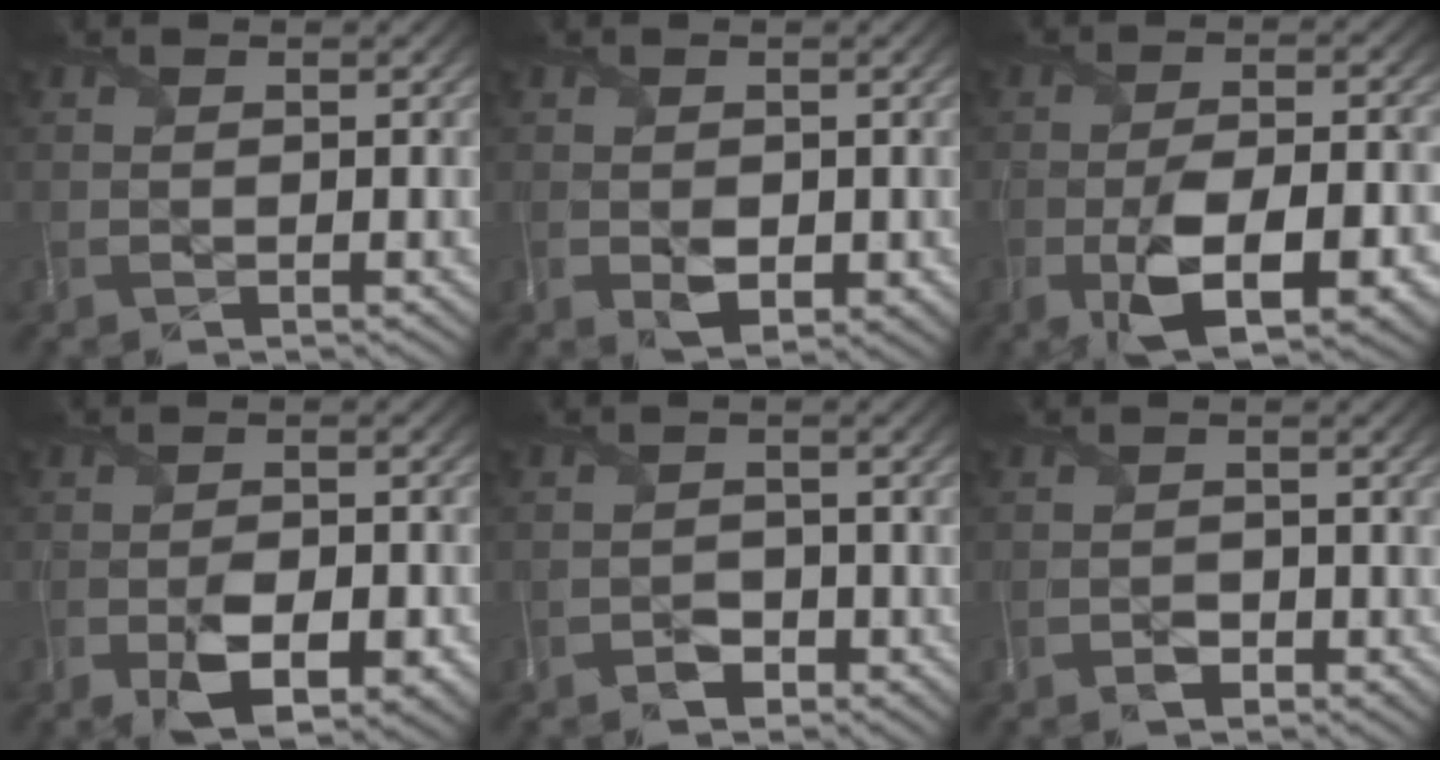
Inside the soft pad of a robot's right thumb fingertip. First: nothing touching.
{"total": 3.0, "force": [-0.4, 2.0, 2.2], "torque": [-0.049, -0.017, -0.002]}
{"total": 11.5, "force": [-4.8, 4.4, 9.5], "torque": [-0.176, -0.017, -0.073]}
{"total": 7.6, "force": [-3.5, 3.5, 5.8], "torque": [-0.101, -0.013, -0.053]}
{"total": 2.5, "force": [-1.7, 1.5, 0.9], "torque": [-0.016, -0.002, -0.033]}
{"total": 1.9, "force": [-1.3, 1.1, 0.9], "torque": [-0.015, -0.001, -0.025]}